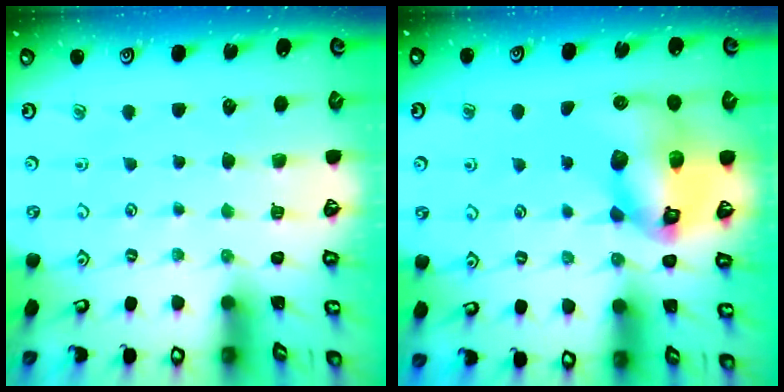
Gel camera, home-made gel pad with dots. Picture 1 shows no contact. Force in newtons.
{"total": 16.0, "press": 15.8, "slide": 2.4}